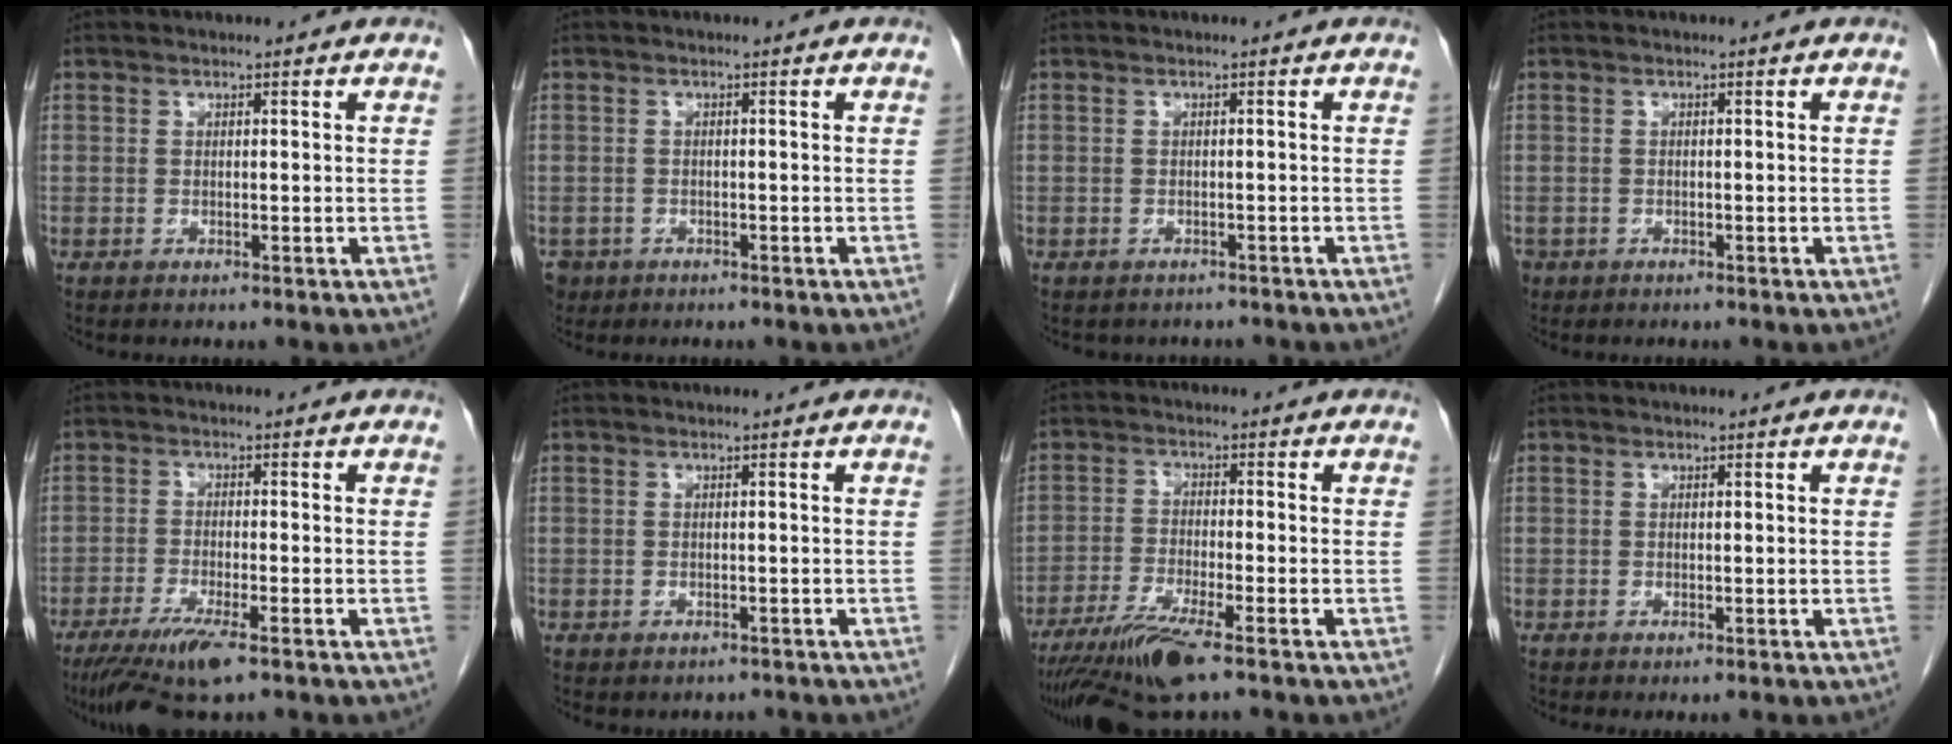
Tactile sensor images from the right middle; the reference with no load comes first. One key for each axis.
{"total": 2.8, "fx": -1.8, "fy": 2.2, "fz": 0.3, "tx": -0.008, "ty": 0.003, "tz": -0.029}
{"total": 3.3, "fx": -2.9, "fy": 1.6, "fz": 0.4, "tx": -0.008, "ty": 0.003, "tz": -0.036}
{"total": 1.9, "fx": -1.2, "fy": 1.5, "fz": 0.3, "tx": -0.009, "ty": 0.001, "tz": -0.021}
{"total": 7.7, "fx": -5.1, "fy": 0.6, "fz": 5.7, "tx": -0.102, "ty": -0.020, "tz": -0.086}
{"total": 1.8, "fx": -1.5, "fy": 1.0, "fz": 0.3, "tx": -0.005, "ty": 0.001, "tz": -0.018}
{"total": 8.8, "fx": -6.5, "fy": -0.3, "fz": 6.0, "tx": -0.109, "ty": -0.029, "tz": -0.117}
{"total": 0.6, "fx": -0.3, "fy": 0.2, "fz": 0.4, "tx": -0.006, "ty": -0.002, "tz": -0.003}